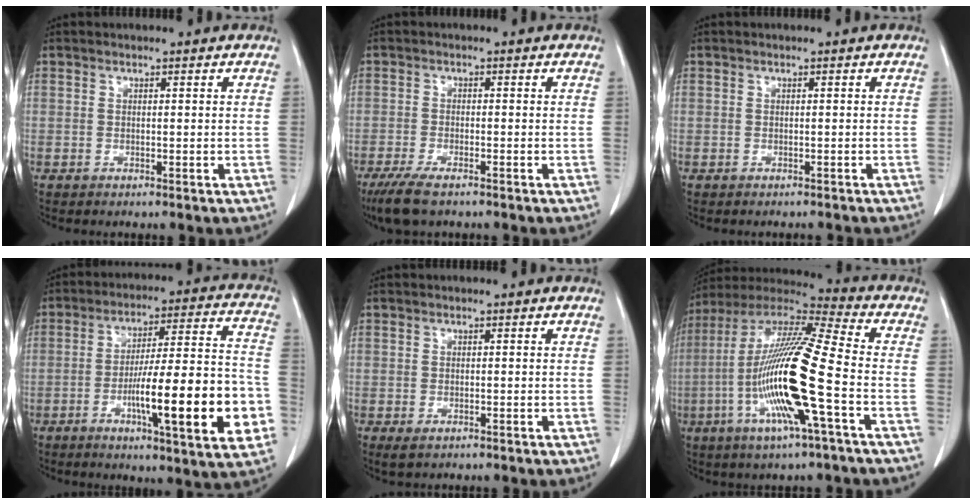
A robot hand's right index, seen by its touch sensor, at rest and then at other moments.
{"total": 5.9, "force": [-4.3, 1.2, 3.9], "torque": [-0.074, -0.016, -0.071]}
{"total": 2.1, "force": [-1.9, 0.8, 0.4], "torque": [-0.003, -0.001, -0.025]}
{"total": 20.1, "force": [-5.7, 2.2, 19.2], "torque": [-0.250, 0.007, -0.080]}
{"total": 1.5, "force": [-0.8, 0.7, 1.0], "torque": [-0.019, -0.004, -0.005]}
{"total": 19.4, "force": [-4.7, 0.5, 18.9], "torque": [-0.380, -0.010, -0.099]}